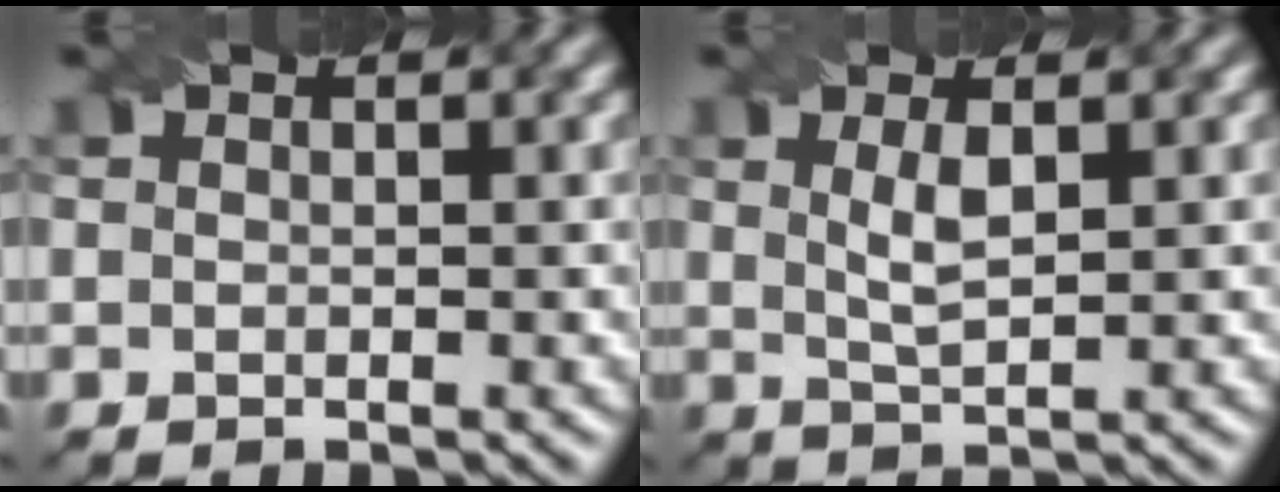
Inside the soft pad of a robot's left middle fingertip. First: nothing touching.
{"total": 2.5, "force": [0.8, 0.8, 2.3], "torque": [-0.048, -0.001, 0.018]}